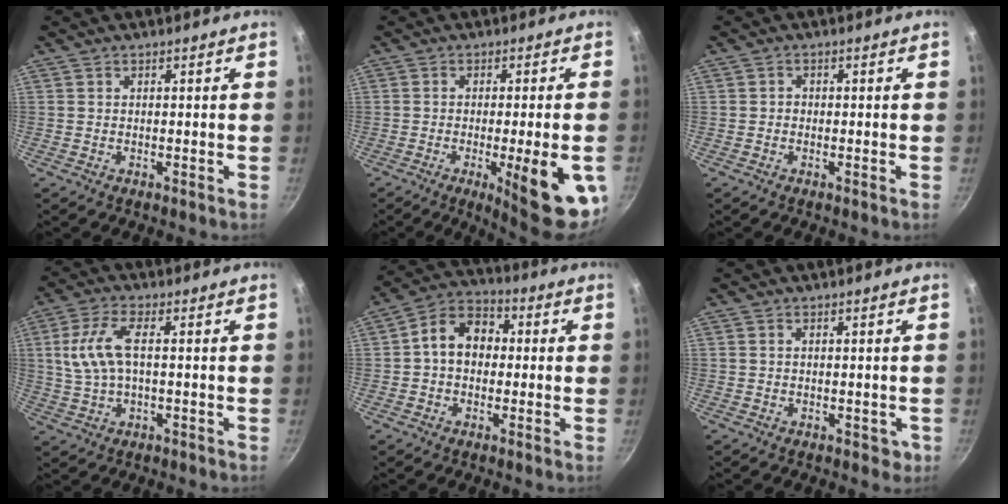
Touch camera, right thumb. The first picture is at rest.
{"total": 15.6, "force": [-5.0, 3.5, 14.4], "torque": [-0.164, 0.004, -0.060]}
{"total": 0.8, "force": [-0.4, 0.7, 0.2], "torque": [-0.001, 0.002, -0.008]}
{"total": 9.1, "force": [0.8, 4.0, 8.1], "torque": [-0.178, 0.011, 0.014]}
{"total": 9.7, "force": [0.4, 7.4, 6.3], "torque": [-0.067, 0.029, -0.013]}
{"total": 2.4, "force": [-0.1, 1.6, 1.8], "torque": [-0.015, 0.000, 0.002]}